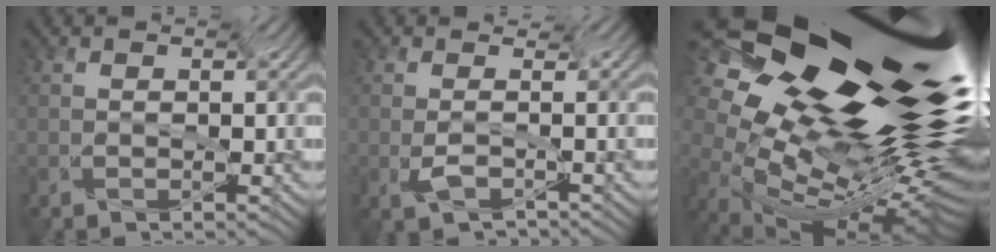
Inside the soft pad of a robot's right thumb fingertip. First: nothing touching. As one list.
[{"total": 0.9, "force": [-0.8, 0.1, 0.2], "torque": [-0.009, 0.000, -0.014]}, {"total": 15.0, "force": [3.4, 7.1, 12.8], "torque": [-0.244, 0.025, 0.050]}]